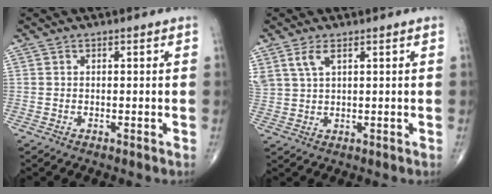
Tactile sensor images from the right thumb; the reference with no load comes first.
{"total": 3.9, "force": [2.1, 1.6, 2.9], "torque": [-0.068, 0.001, 0.050]}